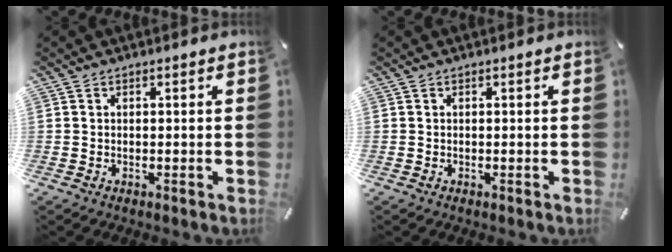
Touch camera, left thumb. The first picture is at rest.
{"total": 0.0}